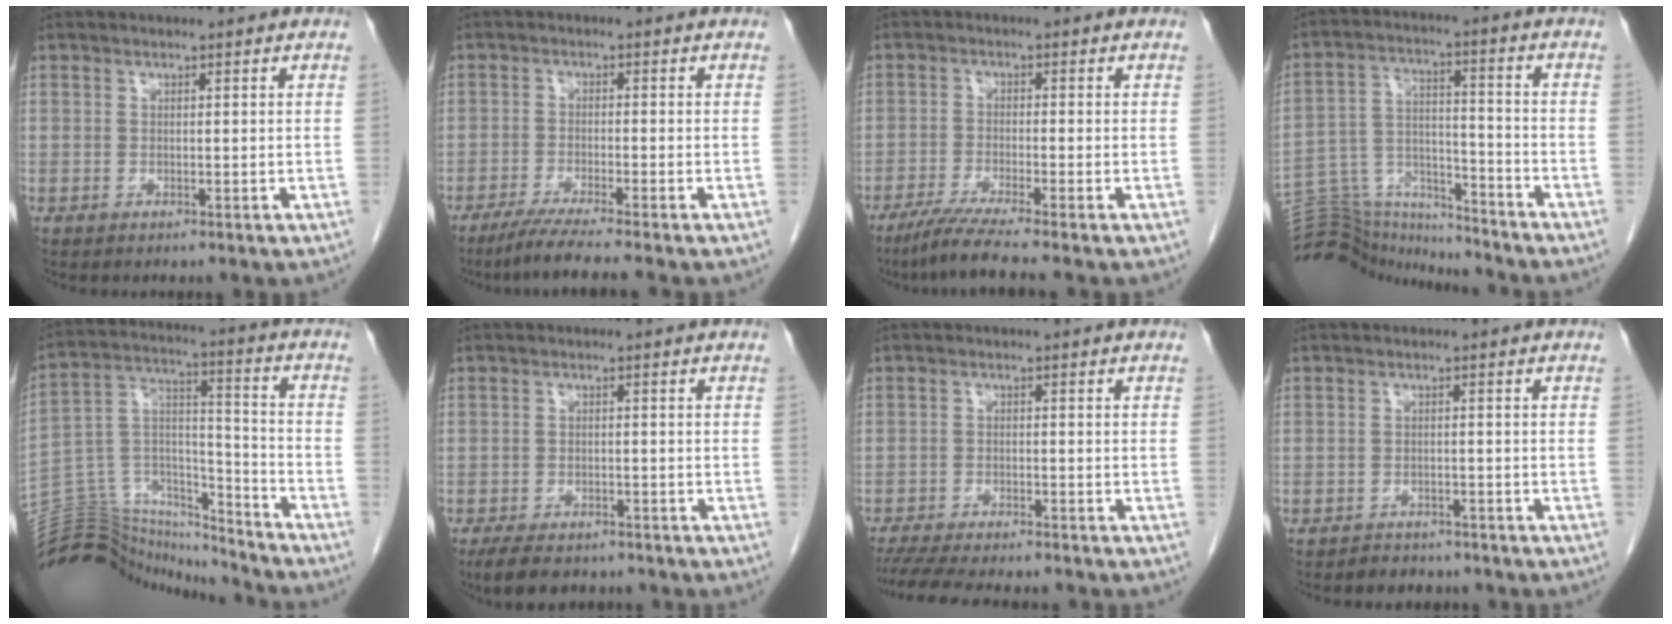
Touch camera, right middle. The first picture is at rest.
{"total": 6.4, "force": [-5.2, -1.2, 3.6], "torque": [-0.059, -0.022, -0.089]}
{"total": 6.2, "force": [-4.9, -1.3, 3.5], "torque": [-0.064, -0.024, -0.091]}
{"total": 15.6, "force": [-15.3, 2.4, 1.9], "torque": [-0.044, 0.036, -0.251]}
{"total": 20.6, "force": [-19.8, 4.5, 3.1], "torque": [-0.077, 0.056, -0.319]}
{"total": 7.0, "force": [-5.7, 2.8, 3.0], "torque": [-0.052, -0.009, -0.082]}
{"total": 11.4, "force": [-10.1, 1.6, 5.1], "torque": [-0.081, -0.017, -0.147]}
{"total": 3.4, "force": [-3.0, 1.7, 0.3], "torque": [-0.011, 0.003, -0.039]}